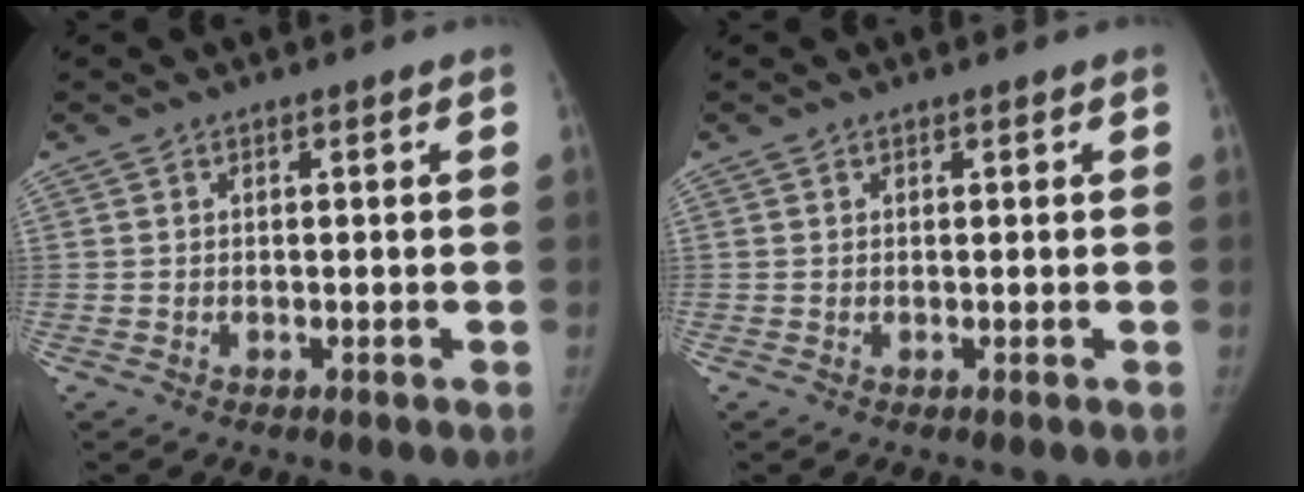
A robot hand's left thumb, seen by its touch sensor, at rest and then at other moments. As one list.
[{"total": 0.0}]